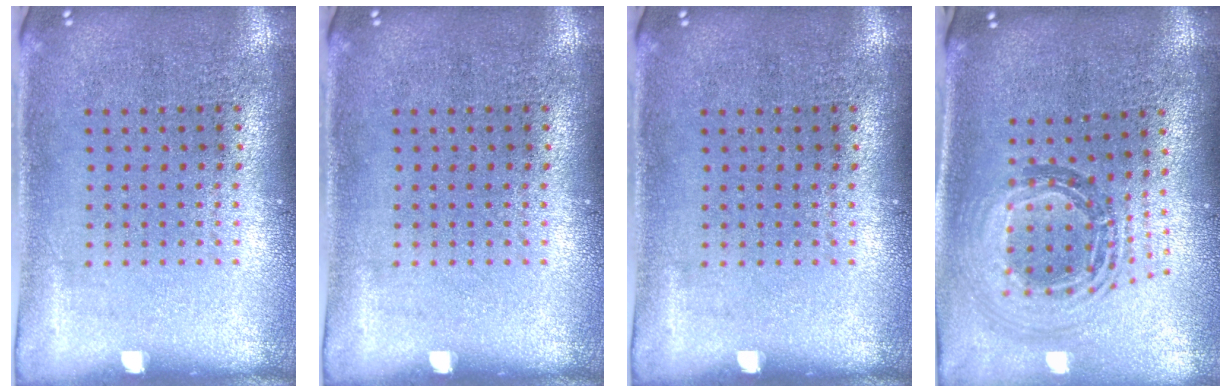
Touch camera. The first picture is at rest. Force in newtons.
{"total": 0.0}
{"total": 0.0}
{"total": 1.1, "press": 1.0, "slide": 0.5}